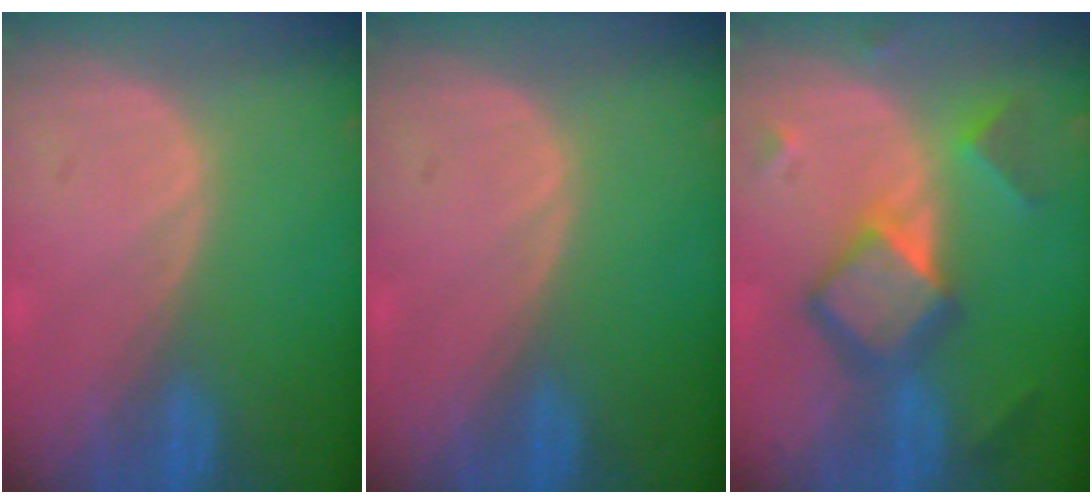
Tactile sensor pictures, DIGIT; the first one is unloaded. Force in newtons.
{"total": 0.0}
{"total": 7.7, "press": 7.7, "slide": 0.5}